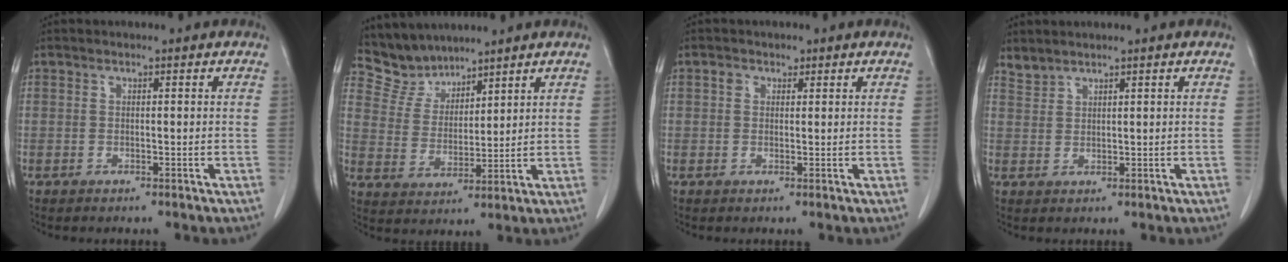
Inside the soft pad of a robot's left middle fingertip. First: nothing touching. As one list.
[{"total": 6.3, "force": [6.0, 1.8, -0.3], "torque": [-0.001, 0.006, 0.132]}, {"total": 1.5, "force": [0.7, 1.2, 0.5], "torque": [-0.009, 0.005, 0.009]}, {"total": 1.8, "force": [1.8, 0.2, -0.1], "torque": [-0.001, 0.006, 0.041]}]